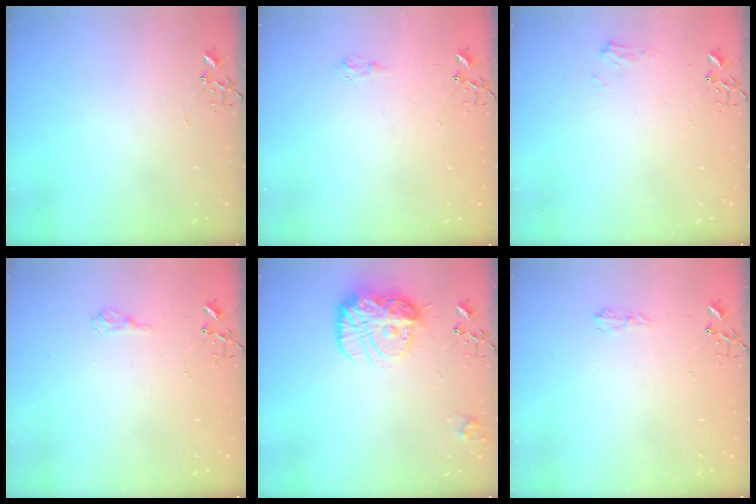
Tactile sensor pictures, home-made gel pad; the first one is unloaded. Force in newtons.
{"total": 5.7, "press": 5.7, "slide": 0.6}
{"total": 6.4, "press": 6.4, "slide": 0.2}
{"total": 8.0, "press": 7.9, "slide": 1.0}
{"total": 15.8, "press": 15.8, "slide": 1.3}
{"total": 5.8, "press": 5.8, "slide": 0.7}